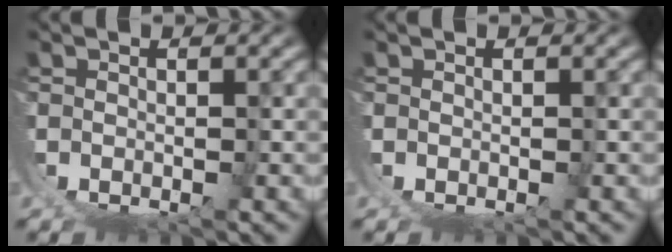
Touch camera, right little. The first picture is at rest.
{"total": 0.0}